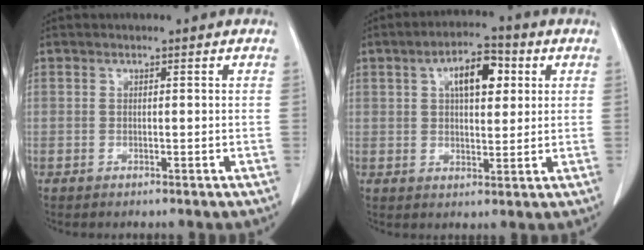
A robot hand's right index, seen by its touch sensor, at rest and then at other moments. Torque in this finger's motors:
{"motor_torque": [0.47, 0.37, 0.13, 0.11]}